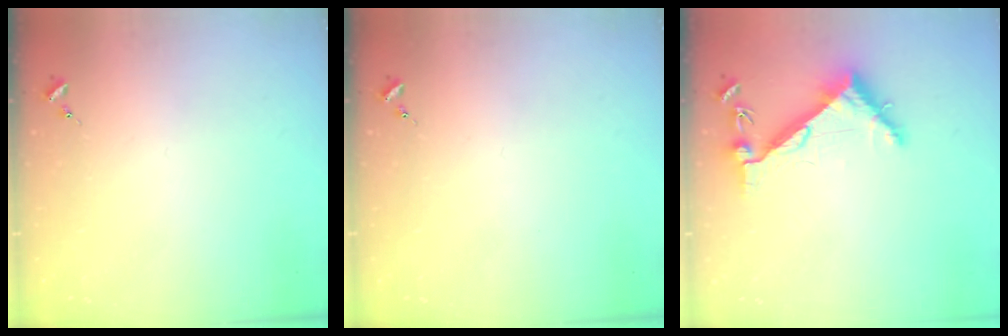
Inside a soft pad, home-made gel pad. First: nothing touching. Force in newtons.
{"total": 0.0}
{"total": 6.3, "press": 6.2, "slide": 0.7}